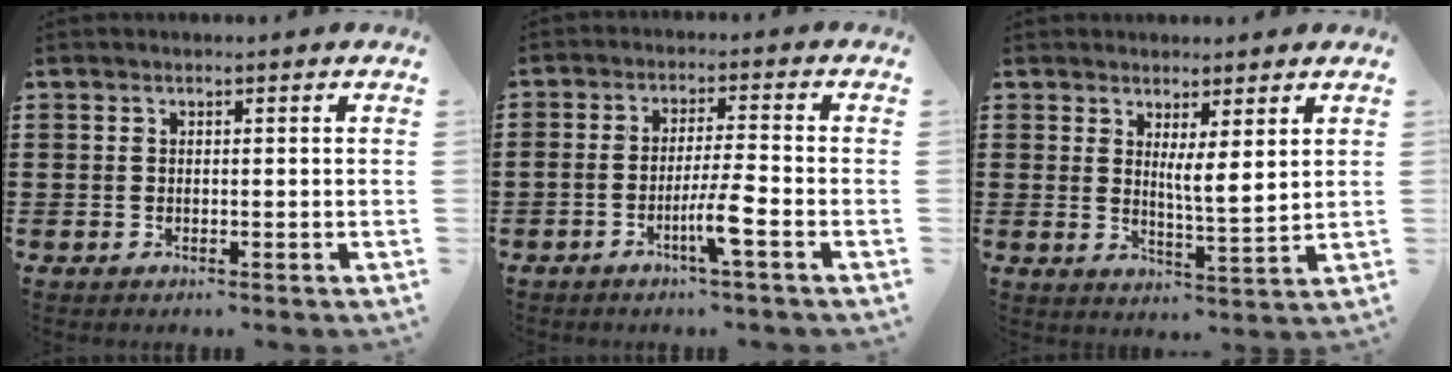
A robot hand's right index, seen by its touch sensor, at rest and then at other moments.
{"total": 5.3, "force": [-2.6, 0.0, 4.6], "torque": [-0.091, -0.011, -0.050]}
{"total": 4.1, "force": [2.4, 0.3, 3.3], "torque": [-0.062, -0.013, 0.039]}